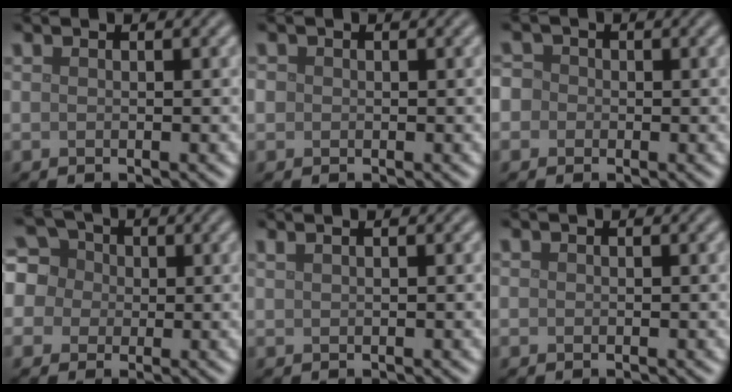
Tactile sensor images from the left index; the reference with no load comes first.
{"total": 0.9, "force": [0.0, 0.9, 0.2], "torque": [0.002, 0.000, -0.005]}
{"total": 3.1, "force": [0.1, 2.9, 1.0], "torque": [0.008, 0.024, -0.037]}
{"total": 7.6, "force": [1.3, 6.9, 3.1], "torque": [-0.061, 0.045, -0.017]}
{"total": 0.8, "force": [0.6, 0.3, 0.5], "torque": [-0.009, 0.000, 0.007]}
{"total": 0.0}